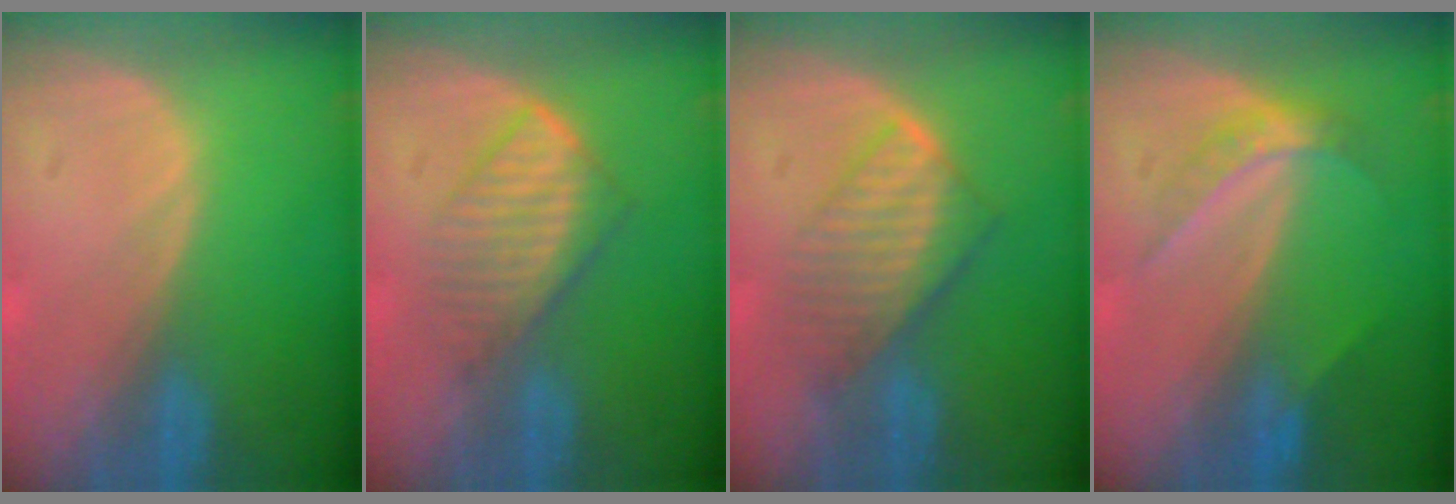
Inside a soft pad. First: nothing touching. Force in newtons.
{"total": 5.9, "press": 5.7, "slide": 1.4}
{"total": 6.7, "press": 6.3, "slide": 2.3}
{"total": 4.6, "press": 4.1, "slide": 2.2}